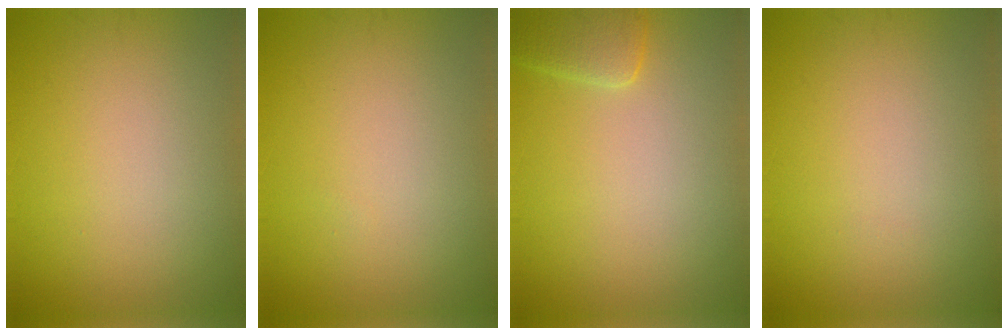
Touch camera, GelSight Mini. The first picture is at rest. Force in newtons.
{"total": 0.0}
{"total": 2.3, "press": 2.3, "slide": 0.2}
{"total": 0.0}